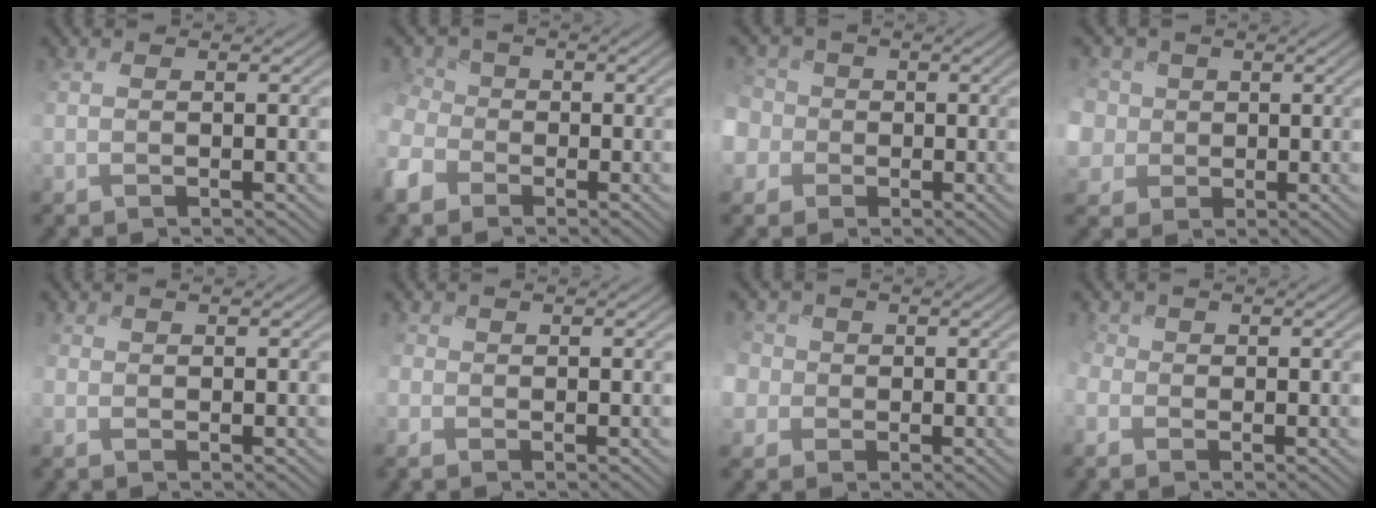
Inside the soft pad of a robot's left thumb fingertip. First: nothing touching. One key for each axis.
{"total": 5.4, "fx": -2.4, "fy": 4.2, "fz": 2.4, "tx": -0.083, "ty": -0.003, "tz": -0.057}
{"total": 6.3, "fx": 0.1, "fy": 6.0, "fz": 1.9, "tx": -0.083, "ty": 0.008, "tz": -0.028}
{"total": 7.8, "fx": 1.9, "fy": 7.1, "fz": 2.5, "tx": -0.102, "ty": 0.021, "tz": 0.008}
{"total": 1.1, "fx": -0.5, "fy": 0.9, "fz": 0.4, "tx": -0.013, "ty": -0.004, "tz": -0.014}
{"total": 1.9, "fx": -1.1, "fy": 1.4, "fz": 0.6, "tx": -0.021, "ty": -0.005, "tz": -0.024}
{"total": 4.9, "fx": -0.4, "fy": 4.6, "fz": 1.6, "tx": -0.064, "ty": 0.007, "tz": -0.025}
{"total": 2.7, "fx": -1.0, "fy": 2.1, "fz": 1.3, "tx": -0.045, "ty": -0.005, "tz": -0.020}